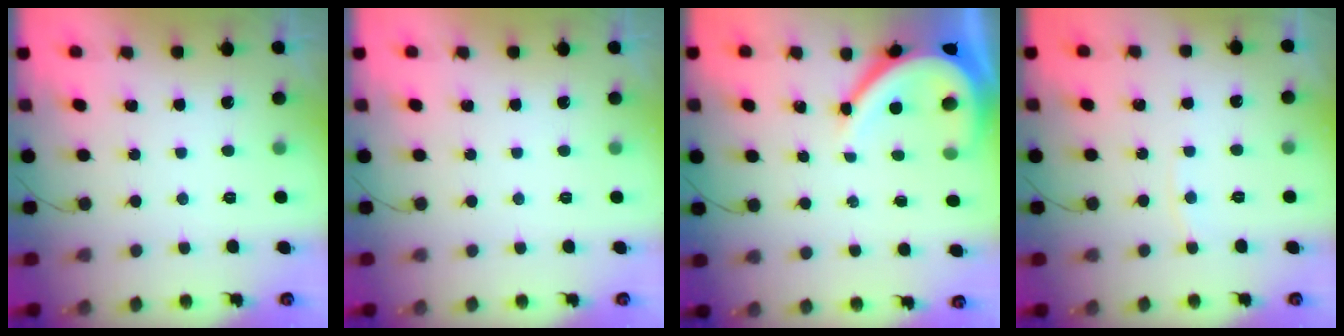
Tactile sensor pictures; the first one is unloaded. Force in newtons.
{"total": 0.0}
{"total": 9.9, "press": 9.7, "slide": 1.6}
{"total": 2.2, "press": 2.2, "slide": 0.3}